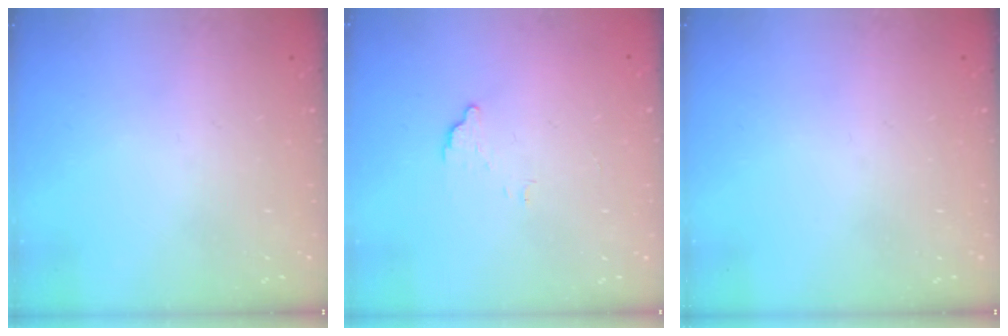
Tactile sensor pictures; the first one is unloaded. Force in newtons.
{"total": 3.6, "press": 3.6, "slide": 0.2}
{"total": 0.0}